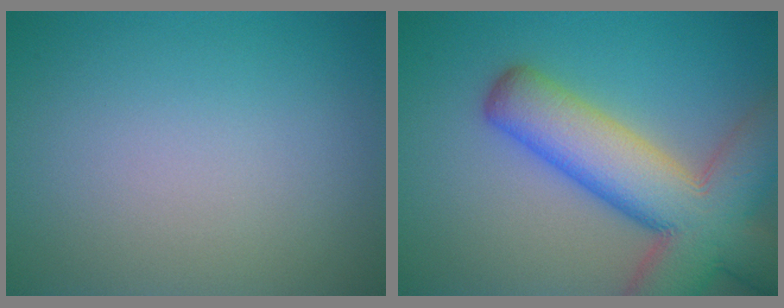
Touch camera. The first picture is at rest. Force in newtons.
{"total": 11.6, "press": 11.6, "slide": 0.7}